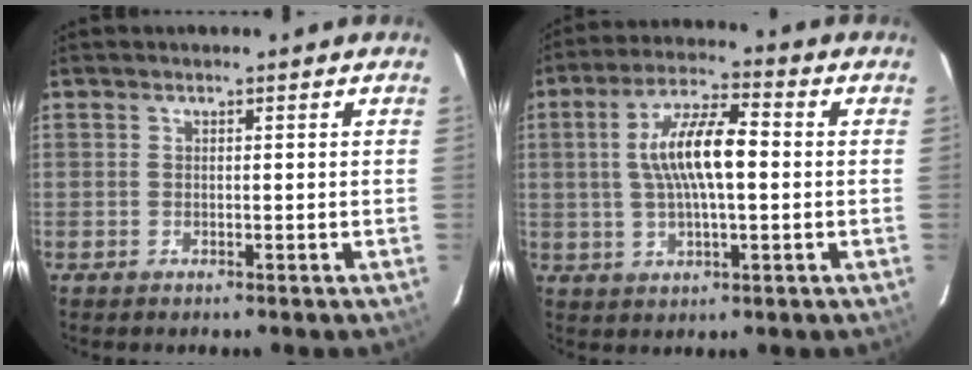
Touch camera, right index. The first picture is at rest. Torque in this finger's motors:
{"motor_torque": [0.89, -0.16, 0.56, 0.18]}